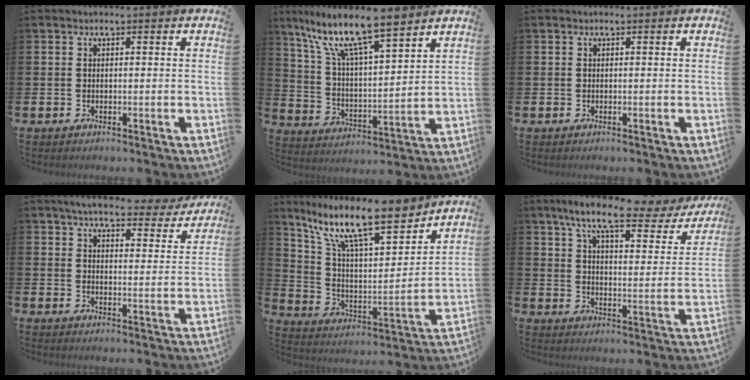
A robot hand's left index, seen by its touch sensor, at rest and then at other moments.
{"total": 11.3, "force": [9.3, 2.1, 6.1], "torque": [-0.148, -0.047, 0.159]}
{"total": 0.0}
{"total": 5.6, "force": [5.2, 1.0, 1.9], "torque": [-0.042, -0.031, 0.086]}
{"total": 14.3, "force": [11.1, 3.7, 8.2], "torque": [-0.176, -0.062, 0.191]}
{"total": 8.7, "force": [6.6, 1.9, 5.3], "torque": [-0.118, -0.034, 0.104]}